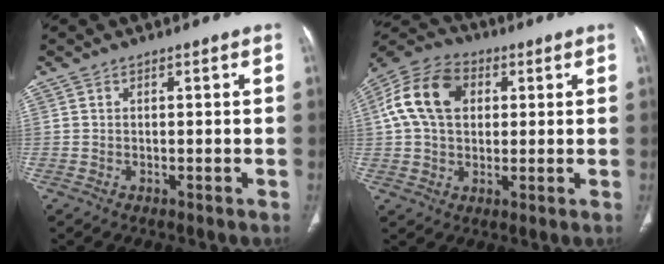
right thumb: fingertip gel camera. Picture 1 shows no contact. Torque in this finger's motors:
{"motor_torque": [0.26, 0.32, 0.42, -0.22, 0.12]}